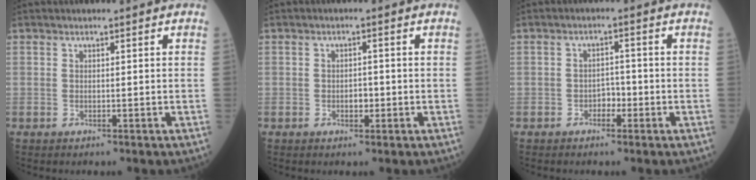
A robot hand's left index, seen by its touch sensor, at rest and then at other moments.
{"total": 1.8, "force": [-0.5, 1.0, 1.4], "torque": [-0.021, 0.004, -0.007]}
{"total": 2.2, "force": [-1.1, 1.3, 1.4], "torque": [-0.015, 0.007, -0.021]}